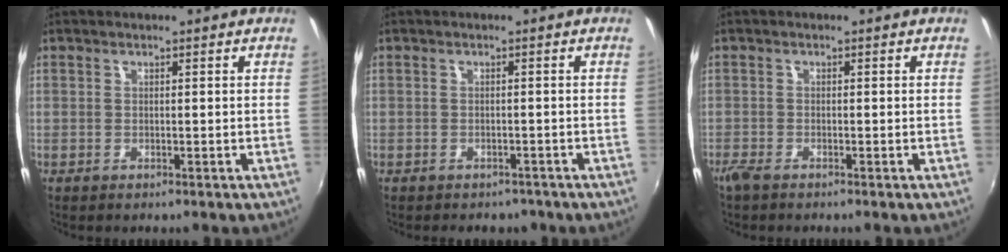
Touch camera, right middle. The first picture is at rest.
{"total": 4.6, "force": [-3.7, 2.4, 1.3], "torque": [-0.030, -0.012, -0.045]}
{"total": 1.8, "force": [-1.5, 0.2, 1.0], "torque": [-0.023, -0.007, -0.032]}